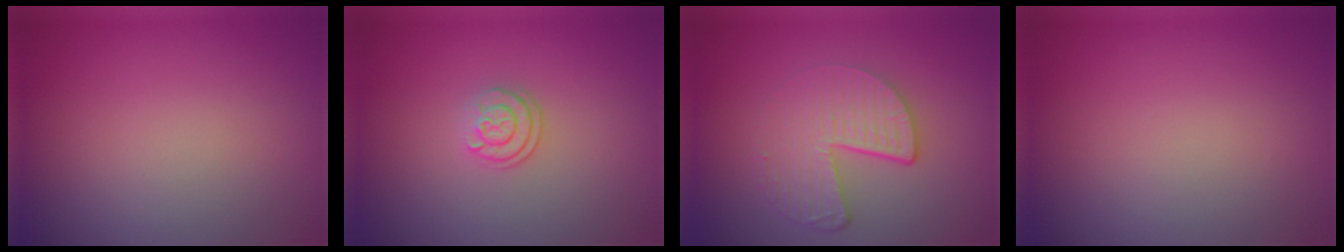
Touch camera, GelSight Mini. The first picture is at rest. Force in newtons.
{"total": 2.2, "press": 1.8, "slide": 1.3}
{"total": 4.7, "press": 3.1, "slide": 3.6}
{"total": 0.0}